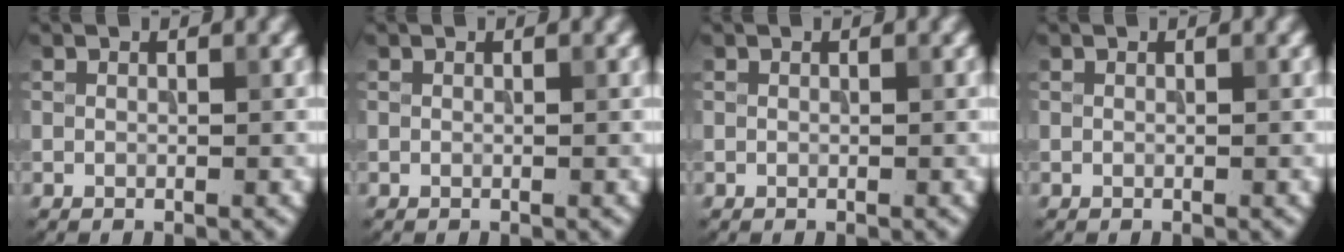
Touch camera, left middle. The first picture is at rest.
{"total": 0.0}
{"total": 0.0}
{"total": 0.0}